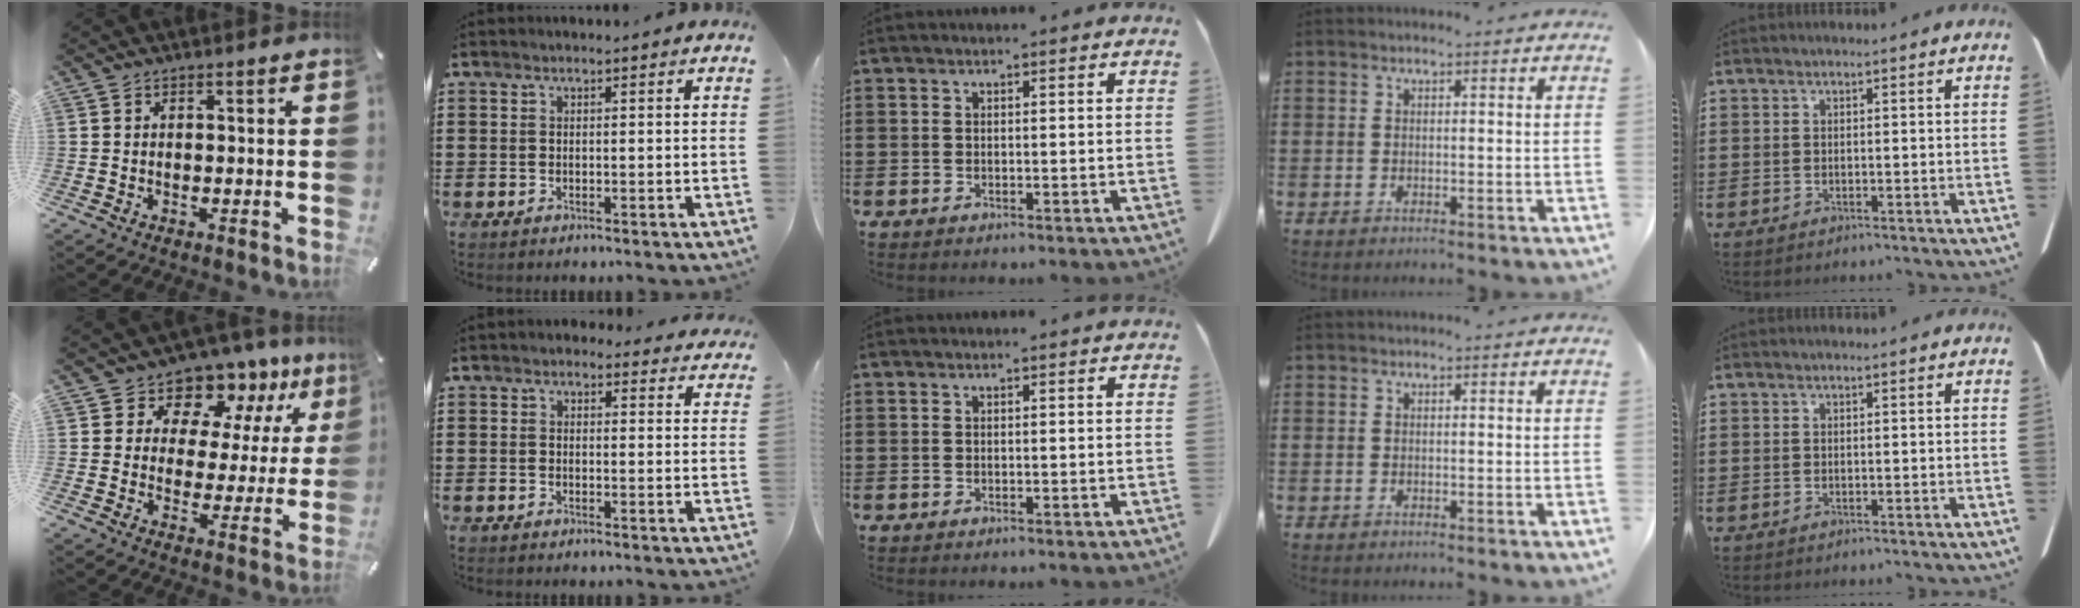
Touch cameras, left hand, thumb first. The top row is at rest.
{"thumb": {"total": 10.7, "force": [8.6, 6.2, 1.7], "torque": [-0.025, -0.086, 0.154]}, "index": {"total": 2.3, "force": [2.1, 0.8, 0.3], "torque": [-0.005, -0.004, 0.037]}}